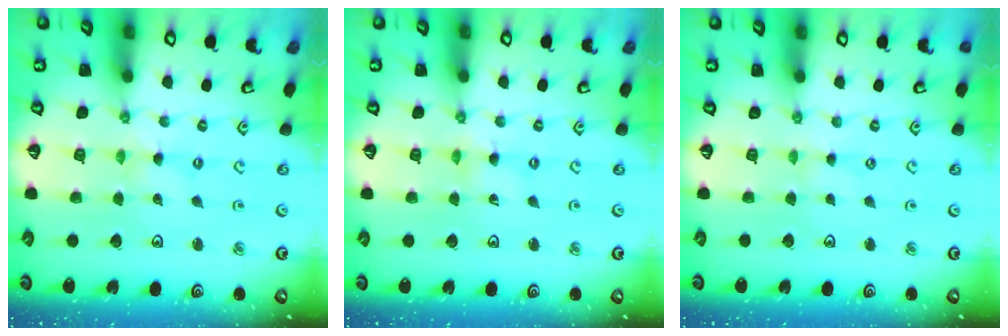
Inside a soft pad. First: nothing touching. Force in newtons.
{"total": 0.5, "press": 0.5, "slide": 0.2}
{"total": 0.0}